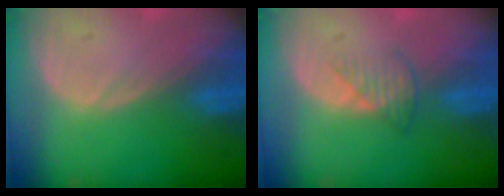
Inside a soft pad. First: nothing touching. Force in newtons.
{"total": 2.5, "press": 2.5, "slide": 0.3}